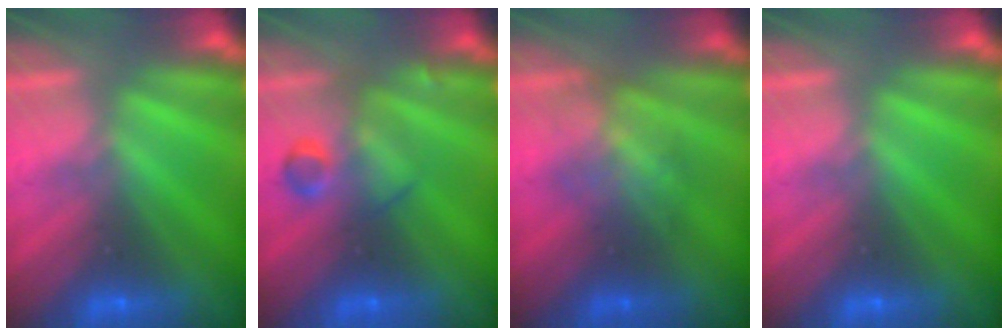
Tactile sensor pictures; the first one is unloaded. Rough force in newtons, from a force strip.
{"total": 2.8}
{"total": 3.2}
{"total": 0.0}